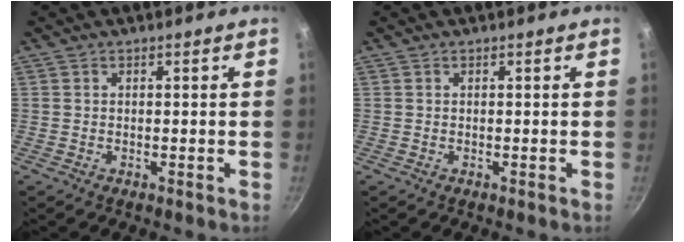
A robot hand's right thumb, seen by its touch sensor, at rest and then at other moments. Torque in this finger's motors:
{"motor_torque": [-0.27, 0.26, 0.02, -0.04, 0.02]}